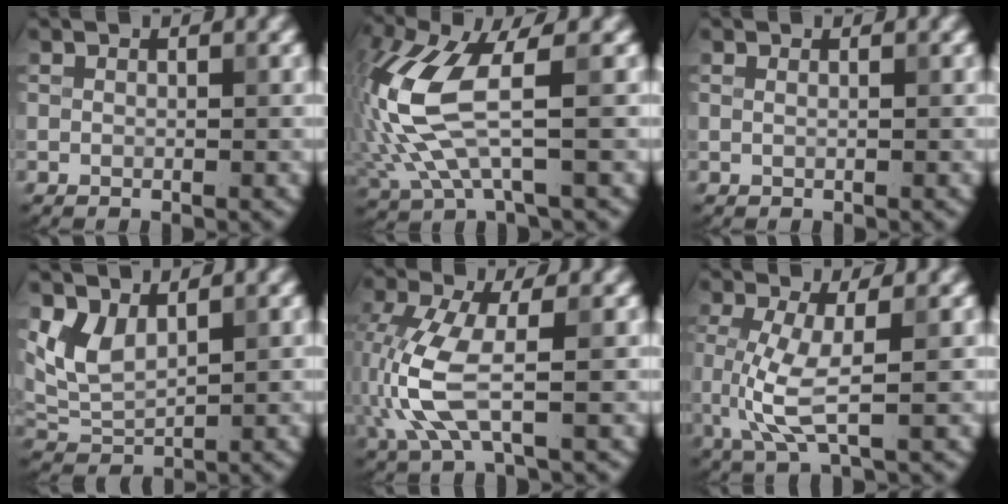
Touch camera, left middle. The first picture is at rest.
{"total": 8.5, "force": [0.5, 3.2, 7.9], "torque": [-0.208, 0.000, 0.012]}
{"total": 0.7, "force": [0.3, 0.4, 0.5], "torque": [-0.007, -0.004, -0.004]}
{"total": 3.4, "force": [1.8, 1.8, 2.2], "torque": [-0.059, -0.004, 0.042]}
{"total": 6.0, "force": [-1.3, 2.1, 5.5], "torque": [-0.158, -0.005, -0.024]}
{"total": 4.3, "force": [-0.3, 1.2, 4.1], "torque": [-0.110, -0.012, -0.003]}